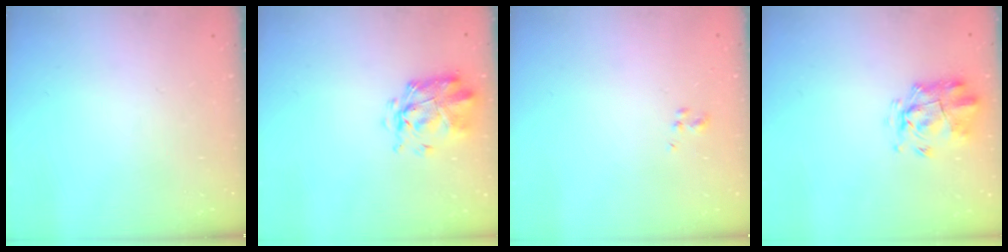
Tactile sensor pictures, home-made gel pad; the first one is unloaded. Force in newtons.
{"total": 3.0, "press": 2.8, "slide": 1.0}
{"total": 1.3, "press": 1.2, "slide": 0.6}
{"total": 3.3, "press": 3.0, "slide": 1.5}